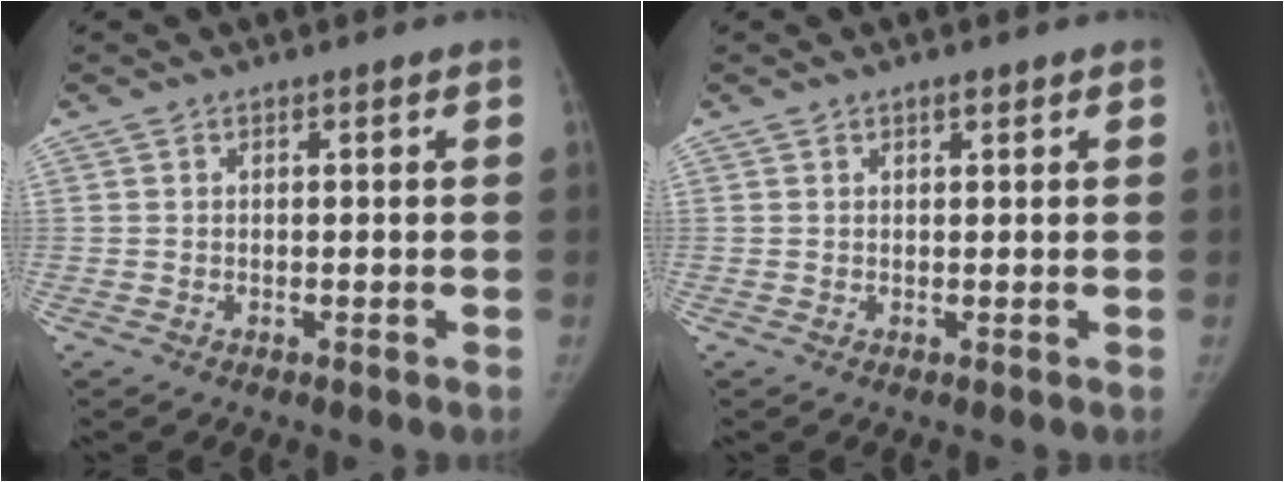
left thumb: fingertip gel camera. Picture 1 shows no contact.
{"total": 0.9, "force": [0.6, 0.4, 0.5], "torque": [-0.003, -0.002, 0.006]}